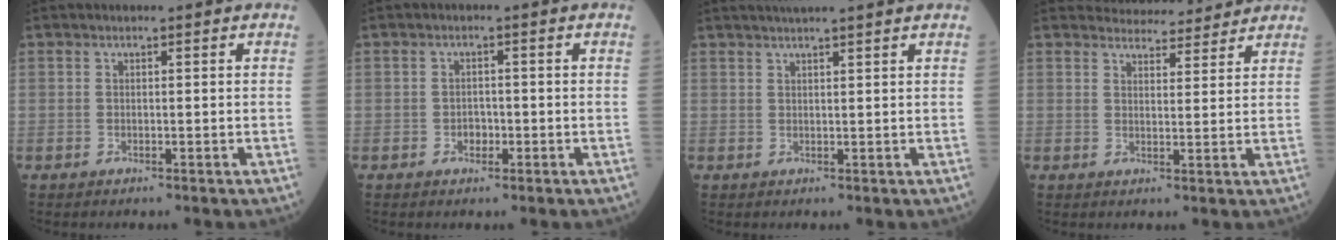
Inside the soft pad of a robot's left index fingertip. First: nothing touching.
{"total": 1.5, "force": [-0.6, 1.1, 0.8], "torque": [-0.010, 0.004, -0.008]}
{"total": 6.4, "force": [5.6, -0.8, 3.0], "torque": [-0.042, 0.027, 0.076]}
{"total": 7.1, "force": [6.9, 1.5, 0.5], "torque": [-0.002, 0.010, 0.085]}